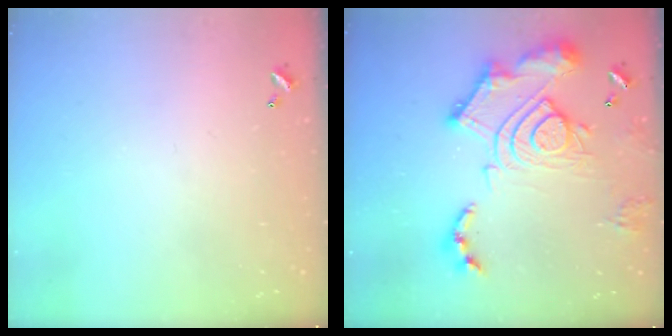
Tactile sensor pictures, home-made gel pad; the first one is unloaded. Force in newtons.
{"total": 21.5, "press": 21.4, "slide": 2.5}